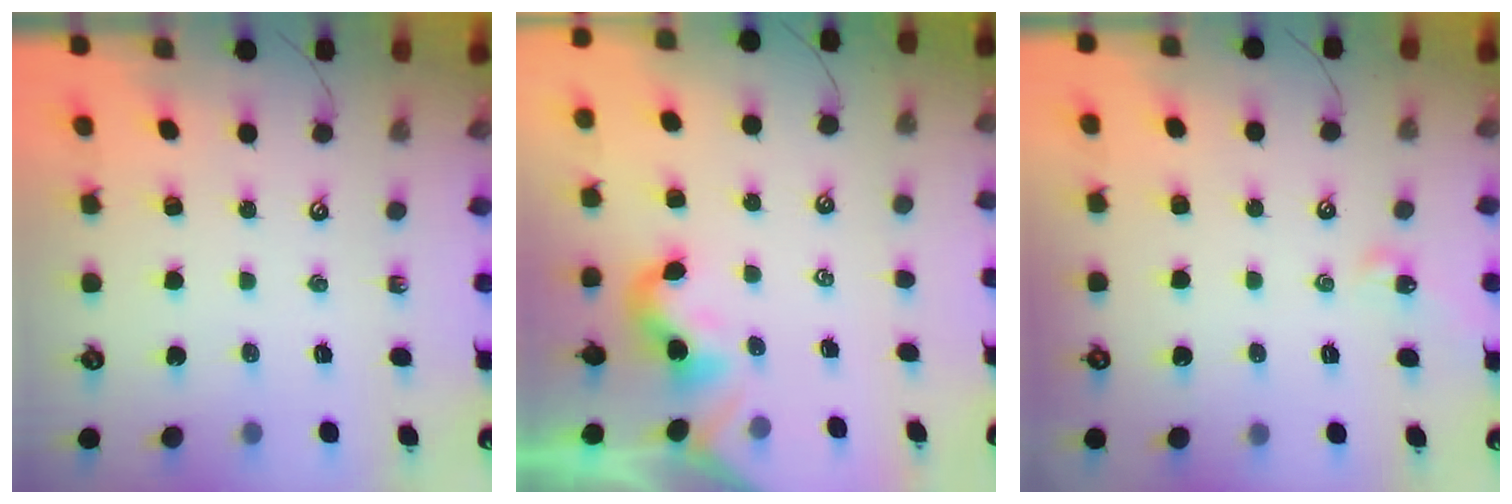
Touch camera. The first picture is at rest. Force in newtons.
{"total": 0.6, "press": 0.4, "slide": 0.4}
{"total": 4.7, "press": 4.7, "slide": 0.7}